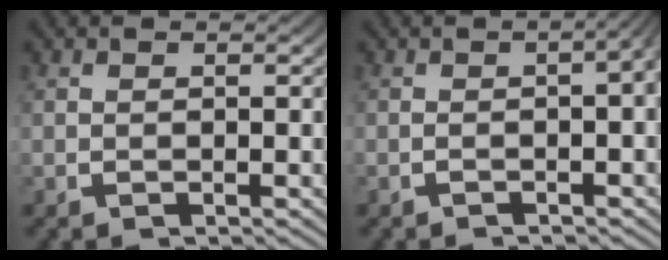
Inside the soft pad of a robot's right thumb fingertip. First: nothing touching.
{"total": 4.7, "force": [0.2, 2.1, 4.2], "torque": [-0.040, 0.024, -0.017]}